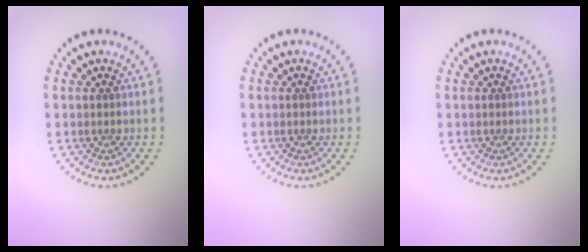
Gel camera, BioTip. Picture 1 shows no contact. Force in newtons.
{"total": 0.0}
{"total": 0.0}